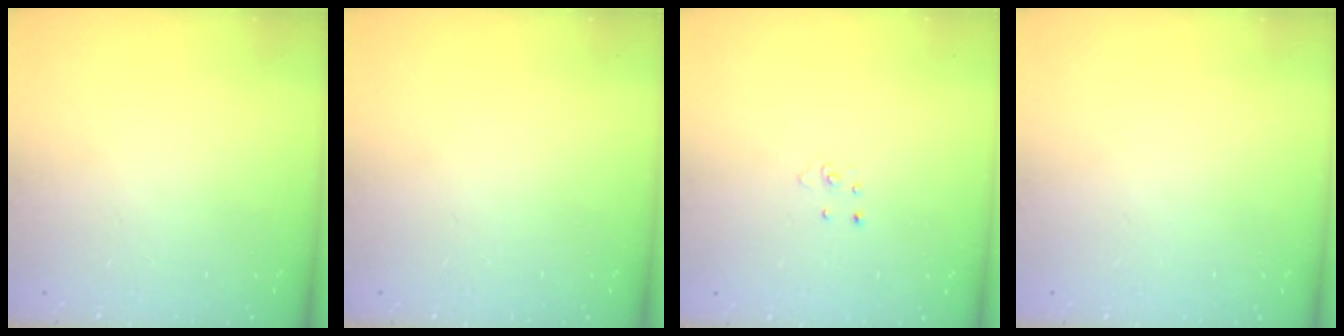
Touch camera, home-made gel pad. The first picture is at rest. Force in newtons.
{"total": 0.0}
{"total": 3.0, "press": 2.9, "slide": 0.3}
{"total": 0.0}